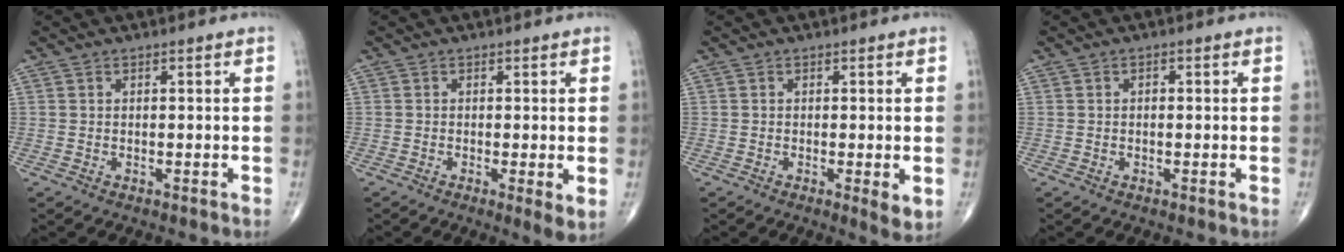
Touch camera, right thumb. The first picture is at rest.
{"total": 3.2, "force": [-0.4, 0.6, 3.1], "torque": [-0.056, -0.014, -0.012]}
{"total": 3.2, "force": [-0.5, 0.7, 3.0], "torque": [-0.049, -0.012, -0.011]}
{"total": 0.8, "force": [0.1, 0.4, 0.7], "torque": [-0.009, 0.002, -0.001]}